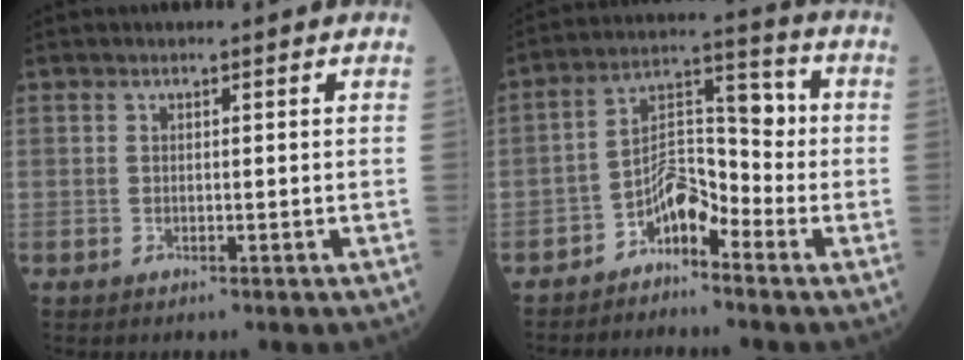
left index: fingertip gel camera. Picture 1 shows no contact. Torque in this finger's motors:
{"motor_torque": [0.11, 0.11, 0.20, 0.08]}